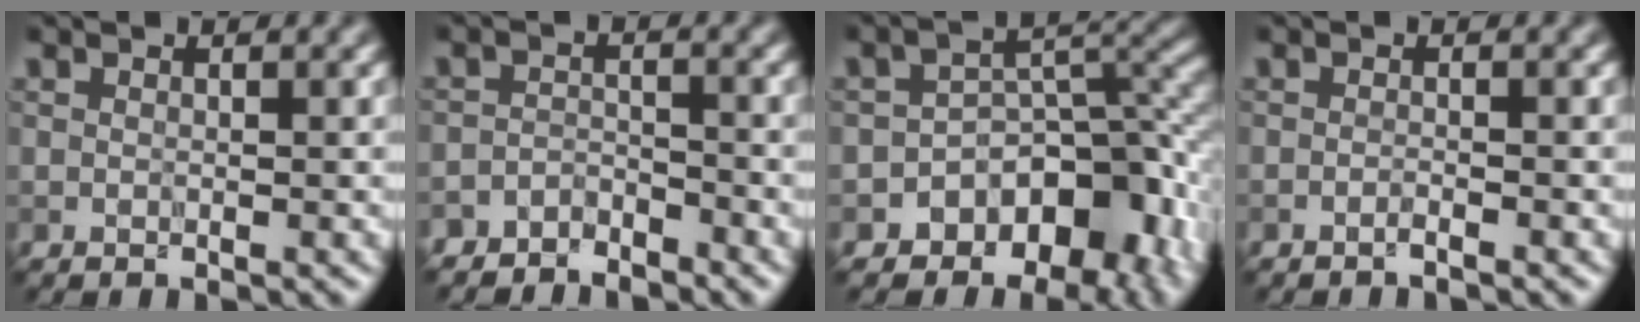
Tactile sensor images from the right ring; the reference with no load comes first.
{"total": 2.8, "force": [-2.7, 0.7, 0.1], "torque": [-0.001, 0.002, -0.057]}
{"total": 8.9, "force": [-5.2, 5.5, 4.6], "torque": [-0.038, 0.003, -0.079]}
{"total": 0.7, "force": [-0.6, 0.0, 0.3], "torque": [-0.003, 0.003, -0.013]}